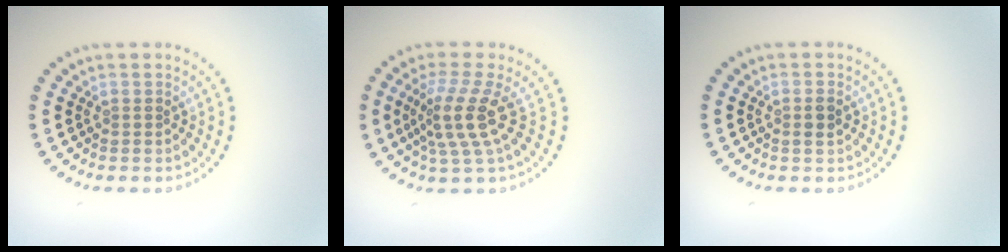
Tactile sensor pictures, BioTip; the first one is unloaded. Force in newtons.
{"total": 3.9, "press": 3.0, "slide": 2.5}
{"total": 1.1, "press": 1.1, "slide": 0.3}